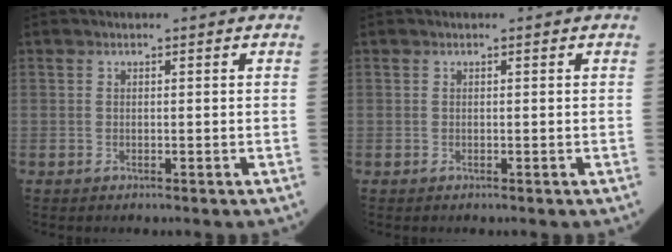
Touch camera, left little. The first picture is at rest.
{"total": 0.0}